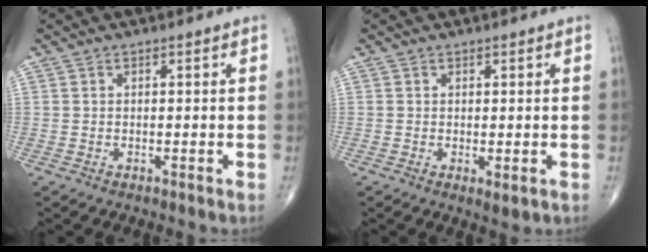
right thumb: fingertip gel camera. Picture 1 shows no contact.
{"total": 1.7, "force": [-0.2, 0.7, 1.5], "torque": [-0.027, -0.008, -0.001]}